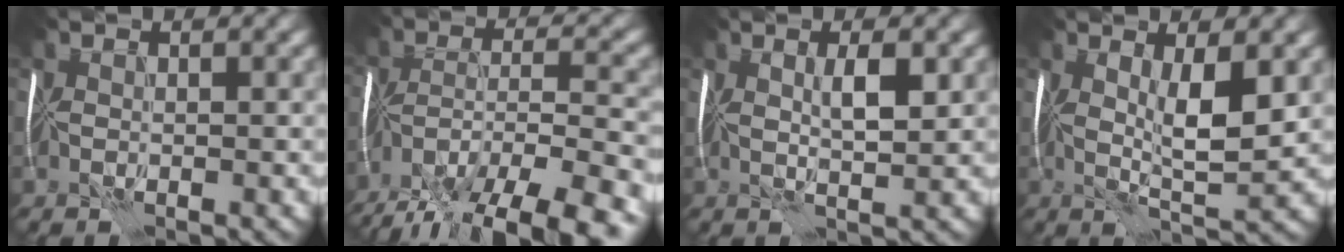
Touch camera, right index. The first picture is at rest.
{"total": 15.2, "force": [-11.8, 5.1, 8.1], "torque": [-0.139, -0.018, -0.168]}
{"total": 2.9, "force": [0.9, 0.5, 2.7], "torque": [-0.050, 0.001, 0.018]}
{"total": 5.2, "force": [1.1, 1.3, 4.9], "torque": [-0.090, -0.007, 0.021]}